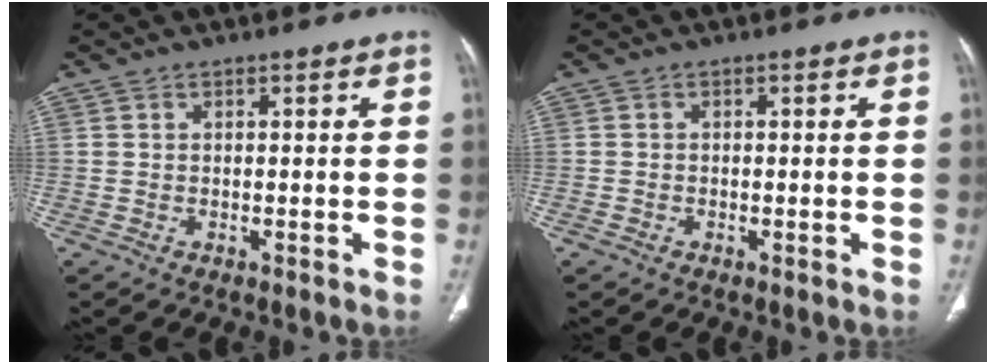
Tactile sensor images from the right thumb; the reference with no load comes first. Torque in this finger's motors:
{"motor_torque": [0.35, 1.27, 0.31, 0.31, 0.03]}